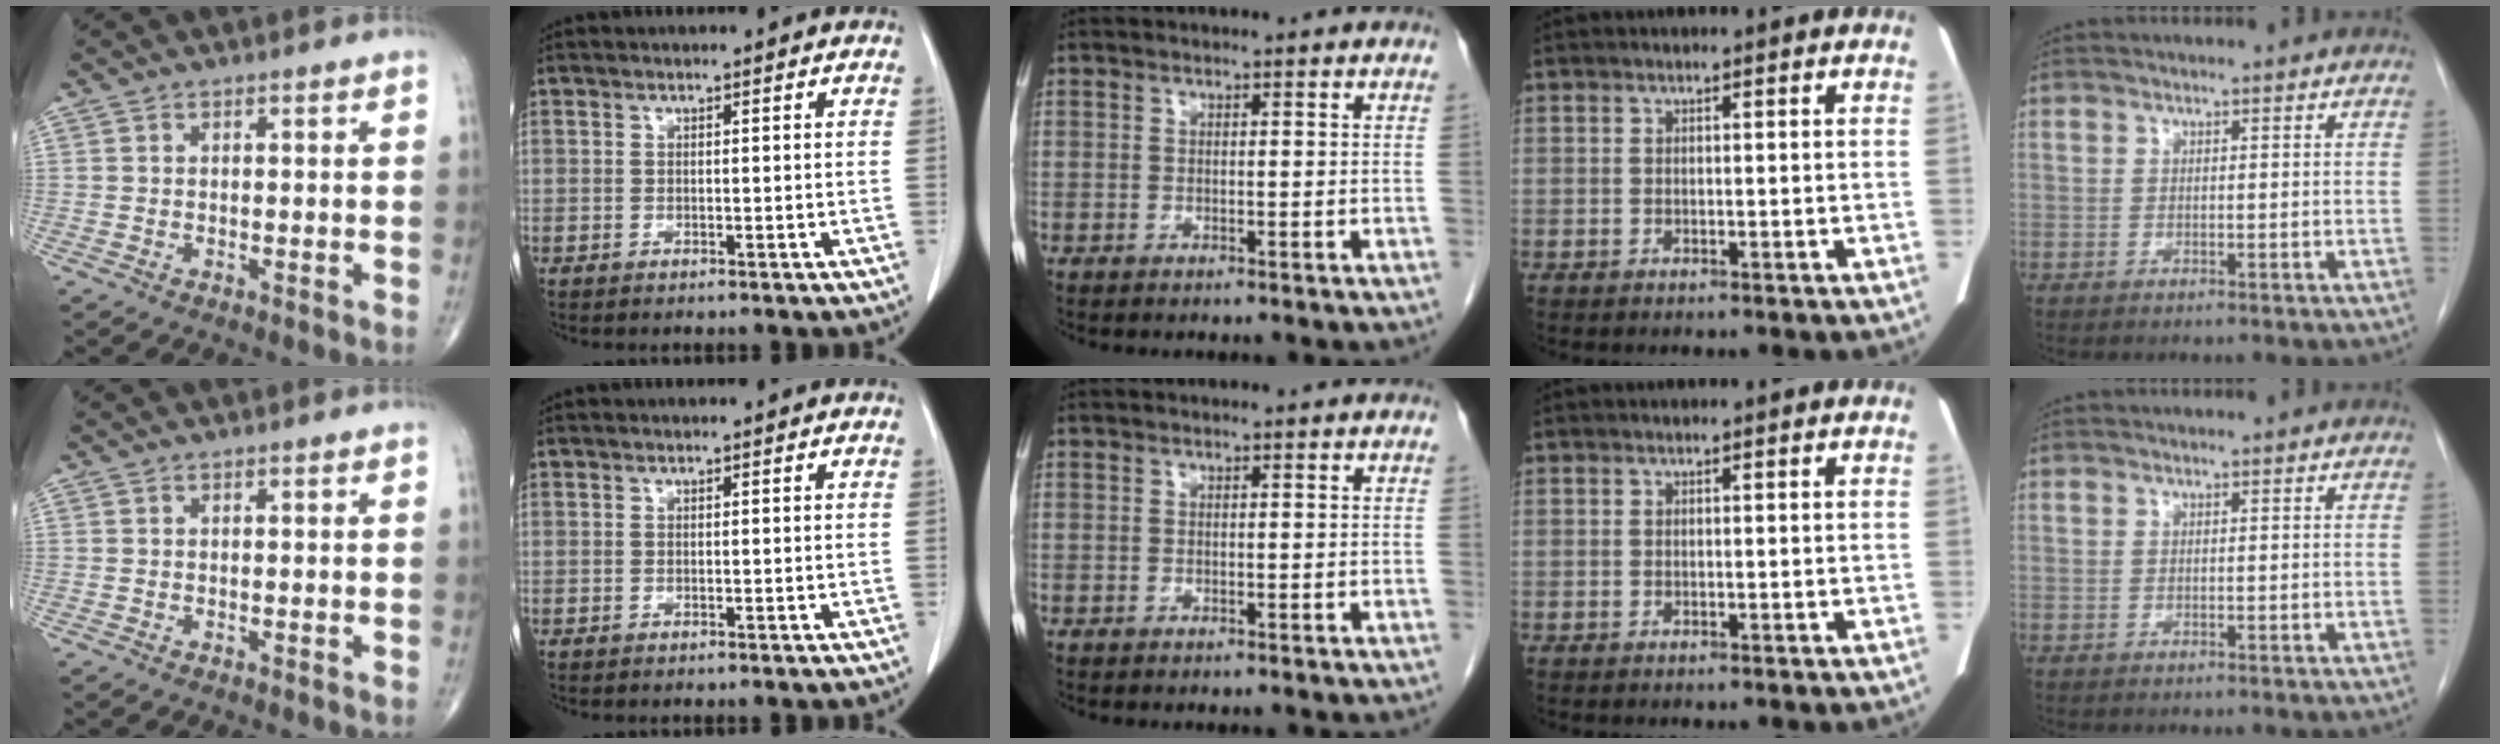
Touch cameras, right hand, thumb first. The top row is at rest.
{}